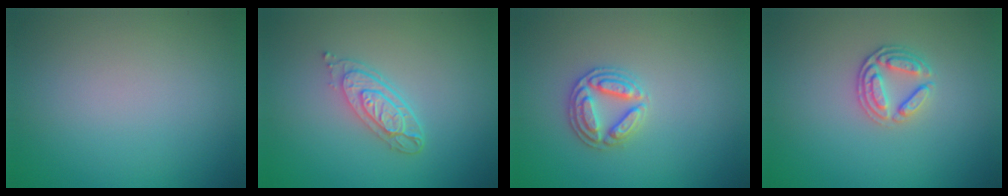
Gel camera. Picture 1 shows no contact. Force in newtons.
{"total": 3.7, "press": 2.7, "slide": 2.4}
{"total": 2.8, "press": 2.8, "slide": 0.3}
{"total": 2.6, "press": 2.4, "slide": 1.0}